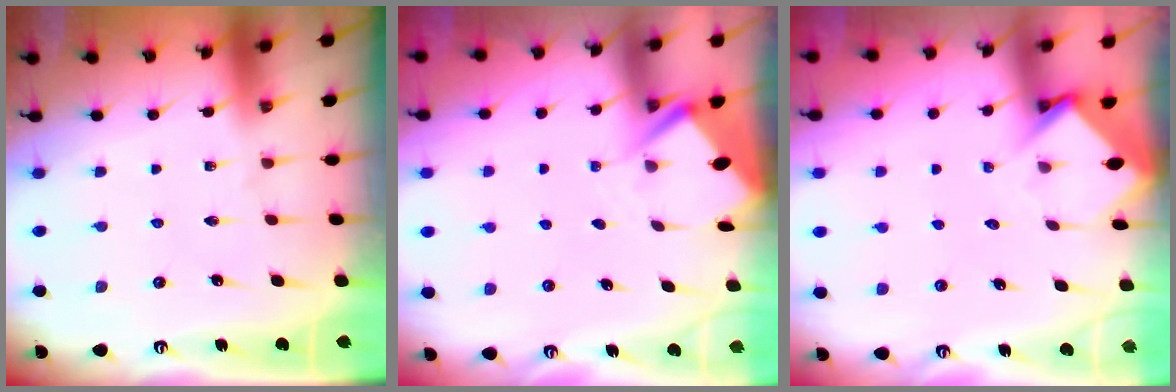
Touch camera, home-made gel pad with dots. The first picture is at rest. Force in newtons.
{"total": 2.9, "press": 2.9, "slide": 0.4}
{"total": 3.7, "press": 3.7, "slide": 0.3}